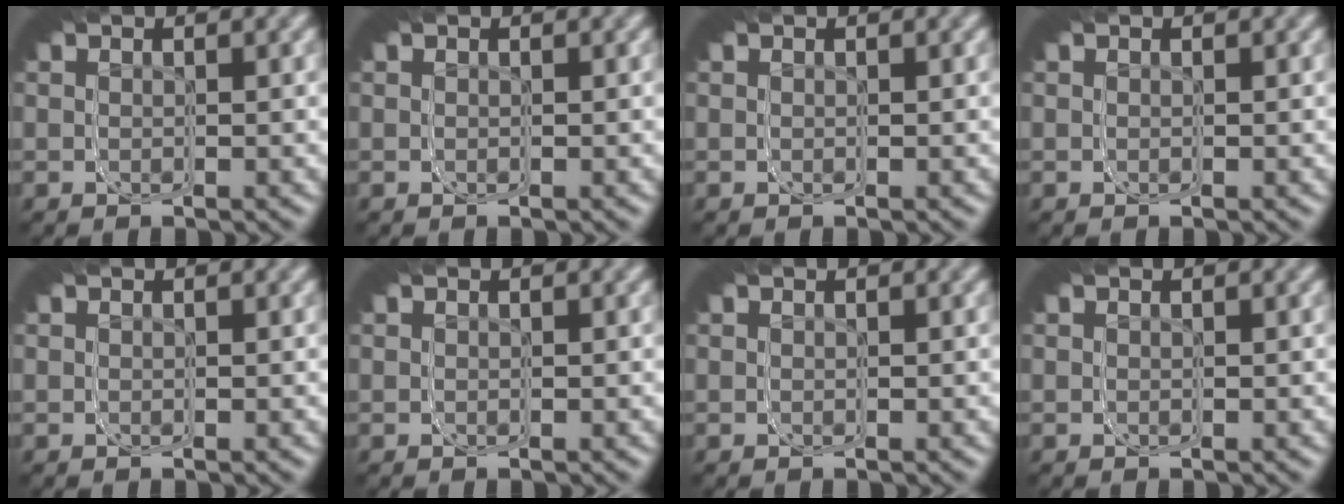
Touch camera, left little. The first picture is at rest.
{"total": 0.0}
{"total": 0.0}
{"total": 0.0}
{"total": 0.0}
{"total": 0.0}
{"total": 0.0}
{"total": 0.0}